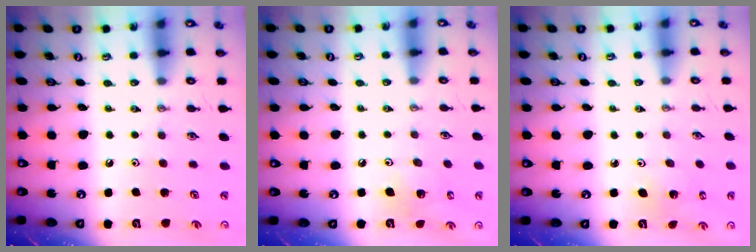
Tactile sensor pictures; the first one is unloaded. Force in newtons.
{"total": 6.8, "press": 6.3, "slide": 2.4}
{"total": 2.3, "press": 2.3, "slide": 0.2}